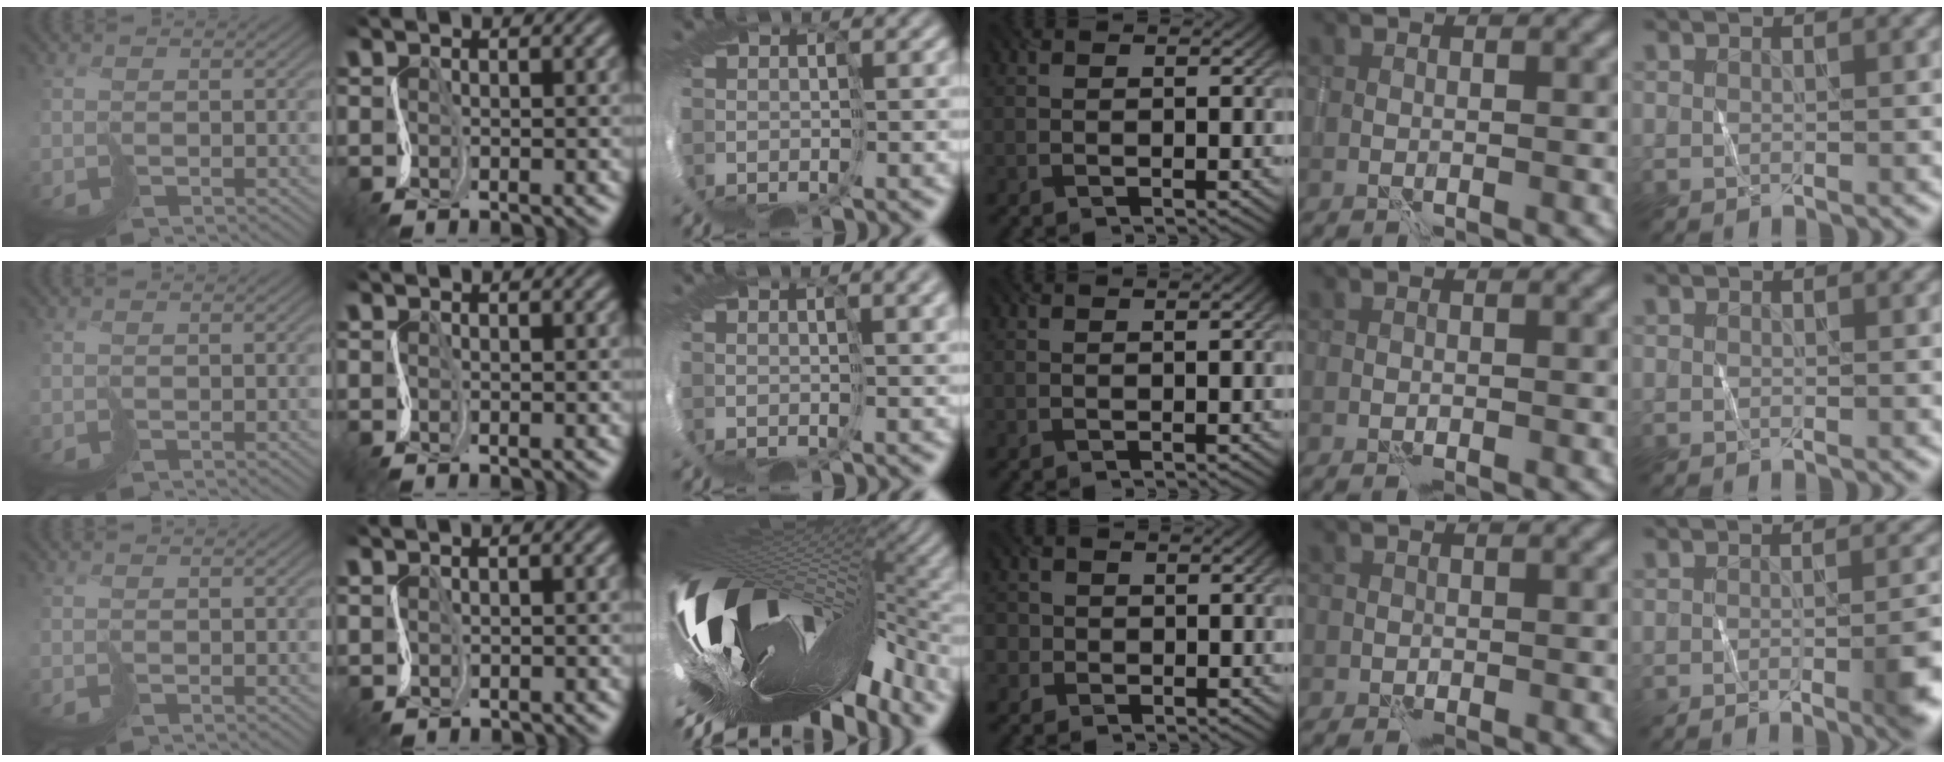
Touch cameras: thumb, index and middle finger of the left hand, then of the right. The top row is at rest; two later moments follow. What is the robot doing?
{"motion": "cut", "object": "tissue"}